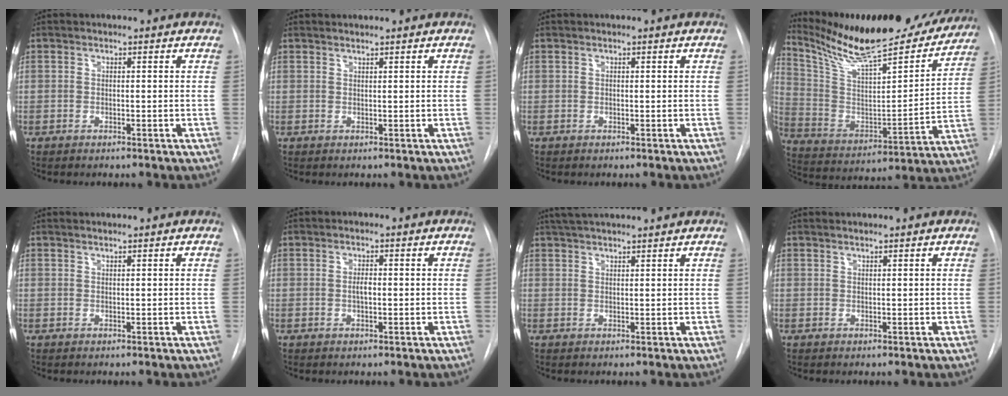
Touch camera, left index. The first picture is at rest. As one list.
[{"total": 0.7, "force": [0.7, -0.1, 0.1], "torque": [-0.007, 0.003, 0.016]}, {"total": 0.0}, {"total": 26.2, "force": [23.2, 4.2, 11.5], "torque": [-0.195, -0.030, 0.348]}, {"total": 1.3, "force": [1.3, -0.2, 0.4], "torque": [-0.006, 0.013, 0.026]}, {"total": 1.3, "force": [-0.1, 0.4, 1.3], "torque": [-0.025, -0.001, -0.002]}, {"total": 7.7, "force": [7.0, 0.0, 3.2], "torque": [-0.057, 0.035, 0.105]}, {"total": 1.6, "force": [1.5, -0.1, 0.4], "torque": [-0.006, 0.013, 0.028]}]